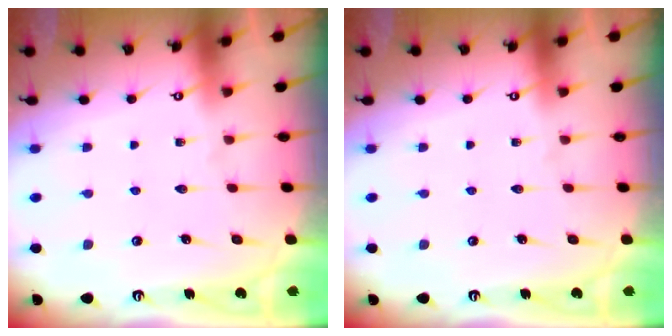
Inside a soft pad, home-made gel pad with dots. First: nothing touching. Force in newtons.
{"total": 0.0}